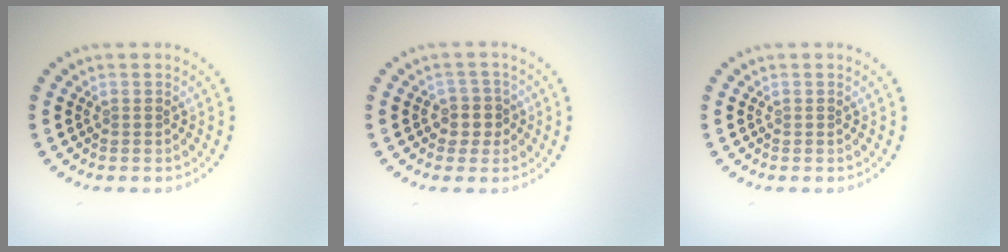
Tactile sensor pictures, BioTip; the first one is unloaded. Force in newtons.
{"total": 2.0, "press": 1.7, "slide": 1.1}
{"total": 0.0}